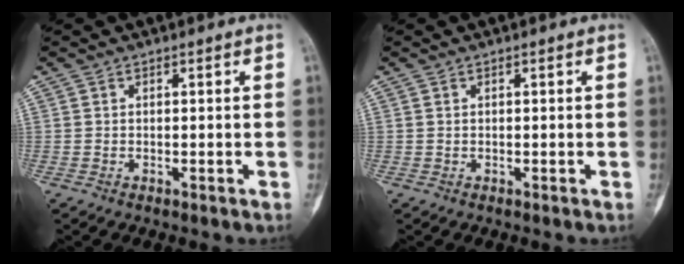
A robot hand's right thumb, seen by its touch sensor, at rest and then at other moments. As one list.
[{"total": 0.0}]